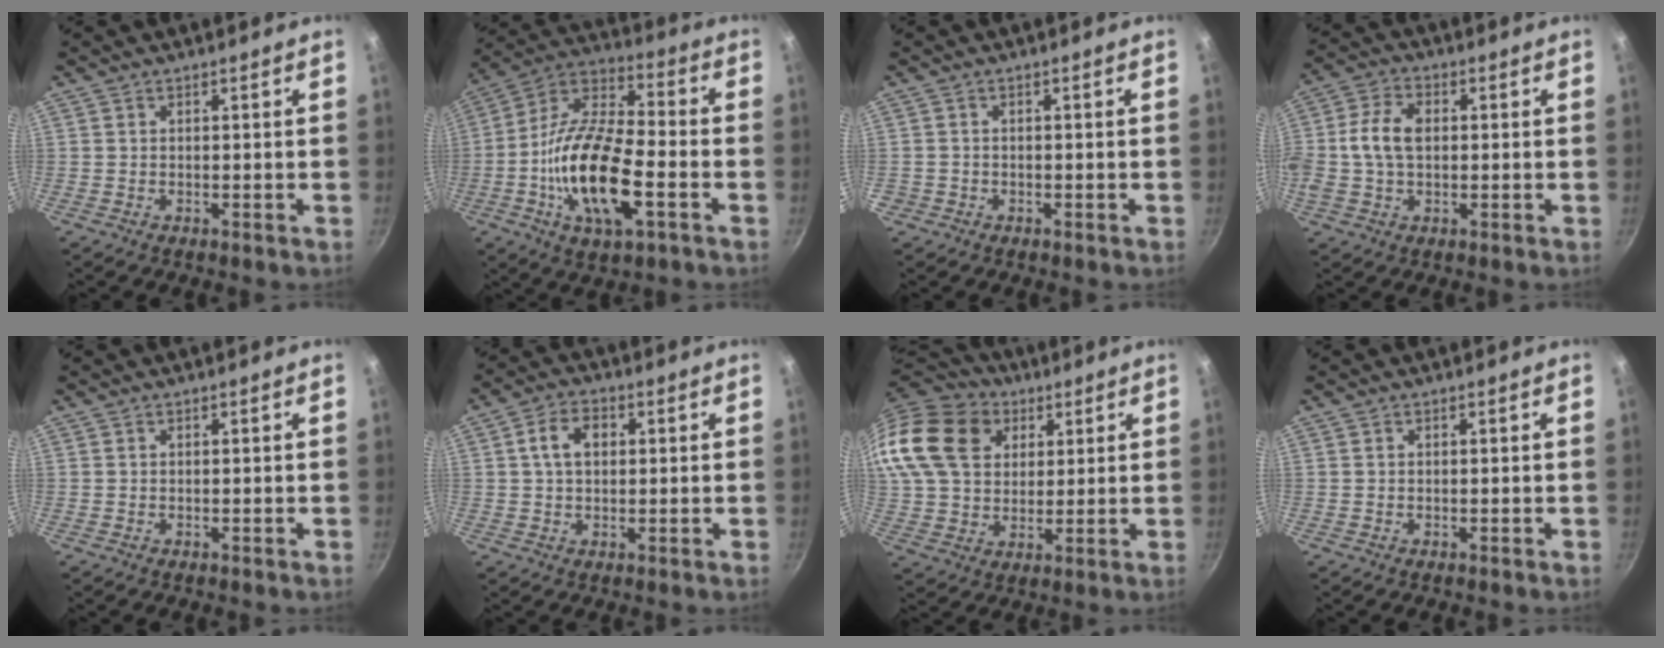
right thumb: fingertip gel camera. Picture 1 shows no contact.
{"total": 19.7, "force": [-5.3, 8.0, 17.2], "torque": [-0.323, 0.028, -0.115]}
{"total": 1.1, "force": [-0.4, 1.0, 0.1], "torque": [-0.003, 0.003, -0.004]}
{"total": 9.3, "force": [0.6, 6.1, 7.0], "torque": [-0.136, 0.018, 0.000]}
{"total": 0.0}
{"total": 6.4, "force": [1.3, 4.4, 4.5], "torque": [-0.065, 0.010, 0.017]}
{"total": 25.3, "force": [10.9, 18.5, 13.3], "torque": [-0.289, 0.021, 0.201]}
{"total": 0.0}